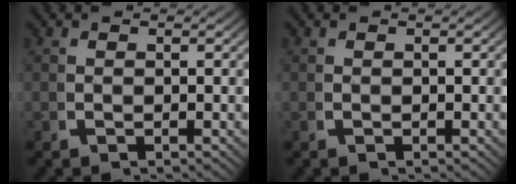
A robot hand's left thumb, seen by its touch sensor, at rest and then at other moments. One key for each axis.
{"total": 0.0}